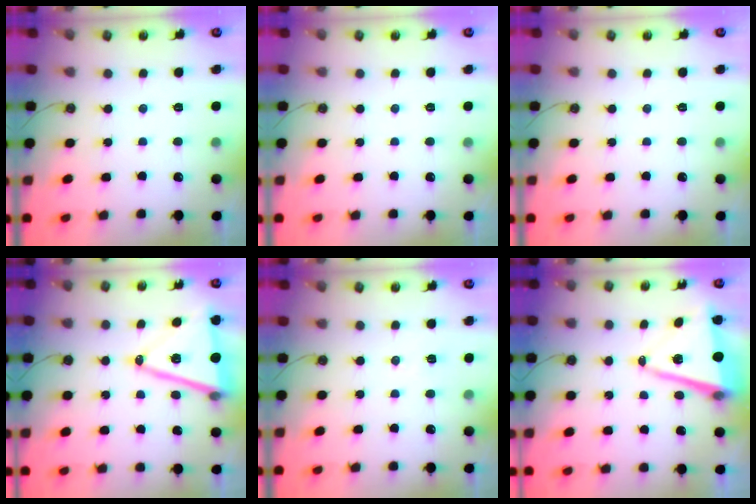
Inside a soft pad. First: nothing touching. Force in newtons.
{"total": 0.0}
{"total": 0.0}
{"total": 15.7, "press": 15.3, "slide": 3.8}
{"total": 5.3, "press": 4.8, "slide": 2.2}
{"total": 12.1, "press": 11.7, "slide": 2.9}